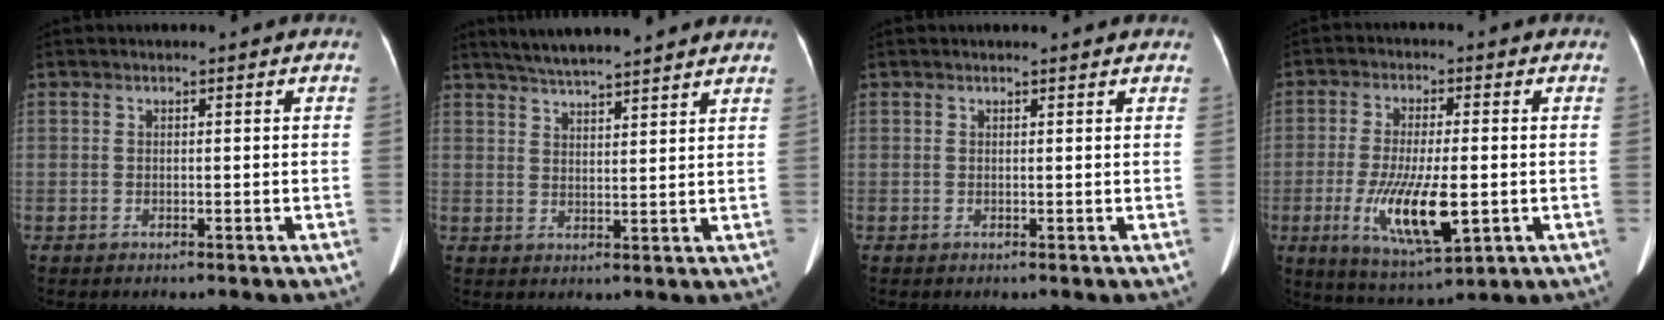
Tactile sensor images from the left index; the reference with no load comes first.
{"total": 11.3, "force": [10.2, 0.7, 5.0], "torque": [-0.082, 0.025, 0.145]}
{"total": 2.3, "force": [2.2, 0.2, 0.7], "torque": [-0.014, 0.010, 0.021]}
{"total": 11.2, "force": [-2.6, 2.7, 10.6], "torque": [-0.208, -0.027, -0.035]}